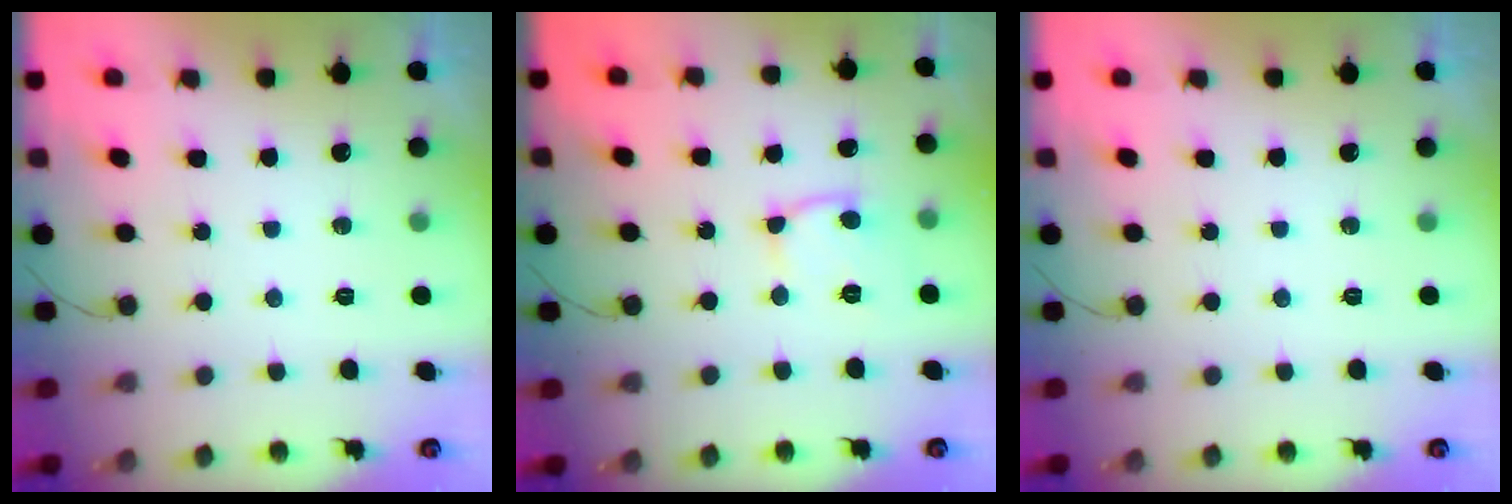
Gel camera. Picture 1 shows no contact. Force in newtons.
{"total": 9.3, "press": 9.2, "slide": 1.2}
{"total": 0.0}